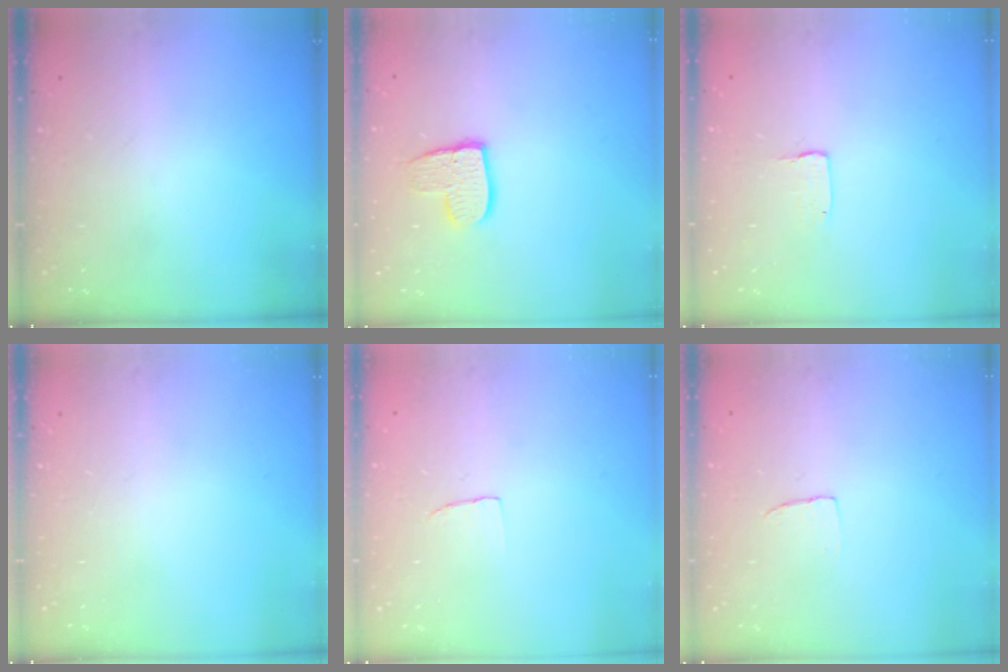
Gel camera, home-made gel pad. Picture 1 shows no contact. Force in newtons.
{"total": 9.2, "press": 9.2, "slide": 0.6}
{"total": 1.3, "press": 1.2, "slide": 0.1}
{"total": 0.0}
{"total": 2.7, "press": 2.7, "slide": 0.2}
{"total": 2.4, "press": 2.4, "slide": 0.1}